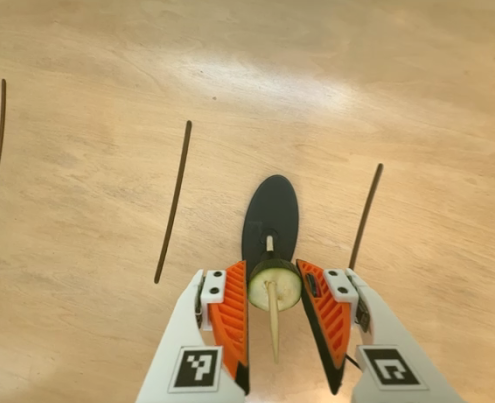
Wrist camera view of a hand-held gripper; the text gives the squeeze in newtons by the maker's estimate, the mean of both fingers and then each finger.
{"total": 10.9, "left": 10.9, "right": 11.0}